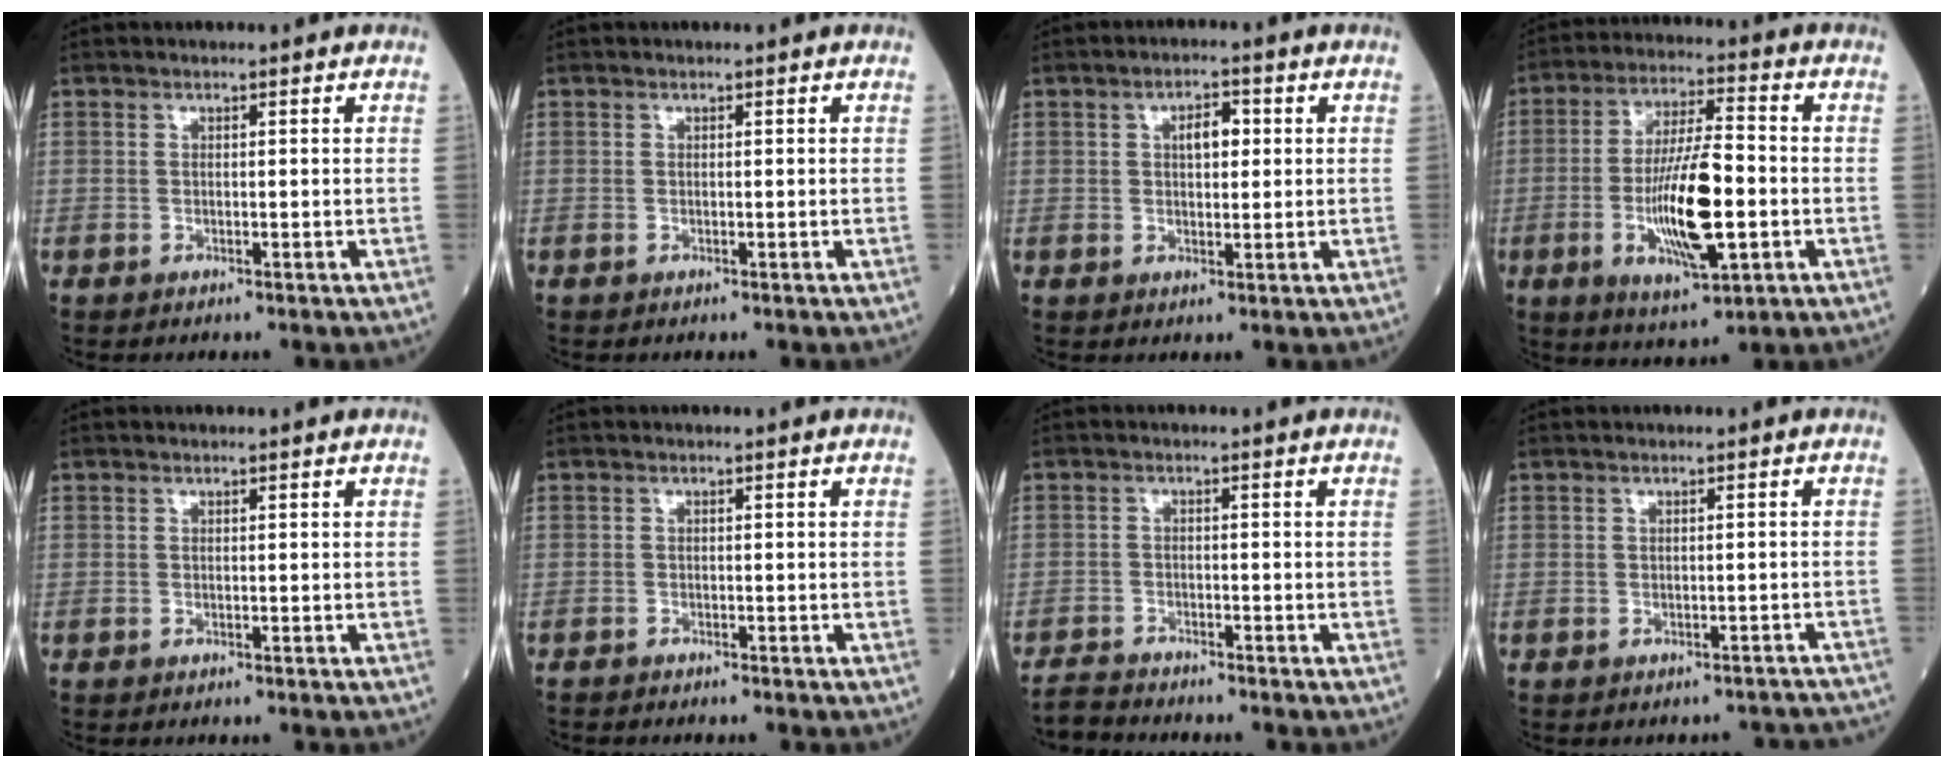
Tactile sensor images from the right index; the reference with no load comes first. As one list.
[{"total": 0.0}, {"total": 3.7, "force": [1.0, 1.7, 3.2], "torque": [-0.051, 0.007, 0.014]}, {"total": 13.8, "force": [-2.8, 2.8, 13.2], "torque": [-0.247, -0.006, -0.046]}, {"total": 0.0}, {"total": 1.4, "force": [-1.3, 0.2, 0.3], "torque": [-0.009, -0.003, -0.022]}, {"total": 3.3, "force": [-3.3, -0.1, -0.1], "torque": [0.004, -0.015, -0.062]}, {"total": 7.2, "force": [-6.8, 2.2, 1.0], "torque": [-0.004, 0.015, -0.062]}]